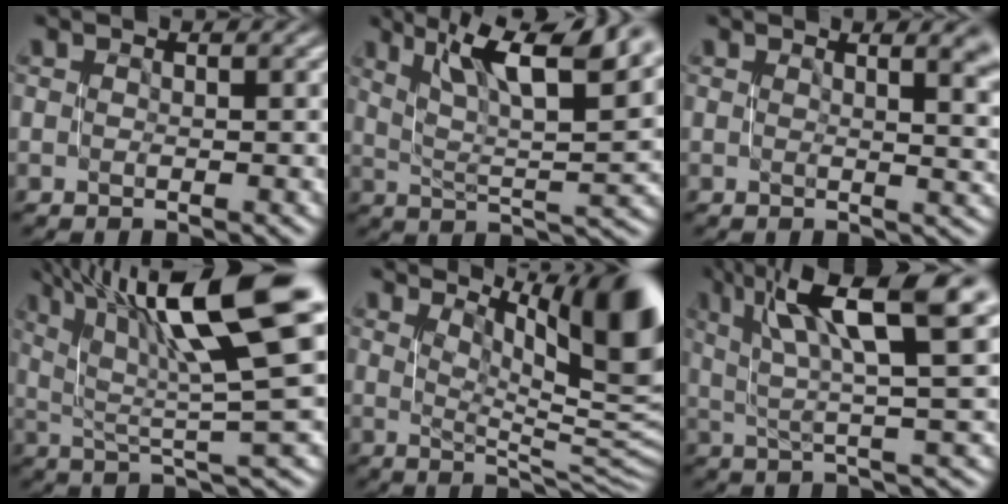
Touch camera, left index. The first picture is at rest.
{"total": 11.1, "force": [6.6, 2.7, 8.4], "torque": [-0.139, 0.012, 0.119]}
{"total": 5.4, "force": [1.7, 2.3, 4.5], "torque": [-0.026, 0.004, 0.018]}
{"total": 12.4, "force": [5.3, 2.6, 10.9], "torque": [-0.167, 0.021, 0.093]}
{"total": 10.5, "force": [5.2, 2.7, 8.7], "torque": [-0.111, 0.003, 0.092]}
{"total": 10.4, "force": [4.4, 2.2, 9.2], "torque": [-0.141, 0.024, 0.074]}